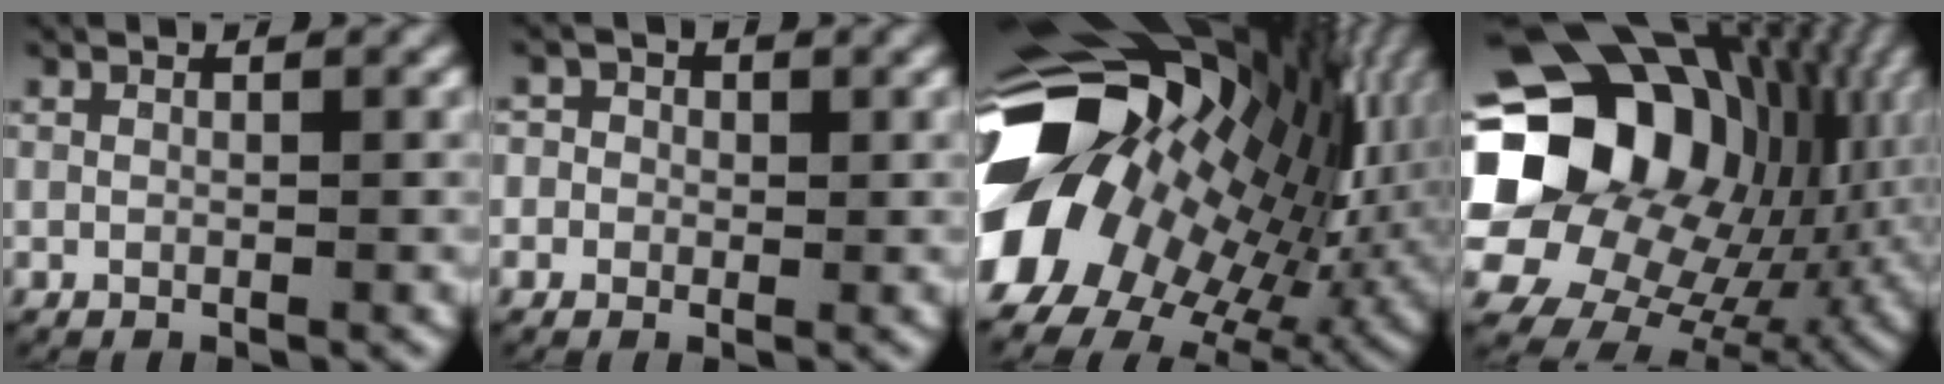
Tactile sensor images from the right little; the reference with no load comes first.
{"total": 2.0, "force": [-0.2, 1.9, 0.1], "torque": [0.003, 0.006, -0.015]}
{"total": 27.5, "force": [2.5, 19.4, 19.3], "torque": [-0.289, -0.009, 0.021]}
{"total": 25.6, "force": [2.0, 19.3, 16.7], "torque": [-0.276, -0.025, 0.025]}